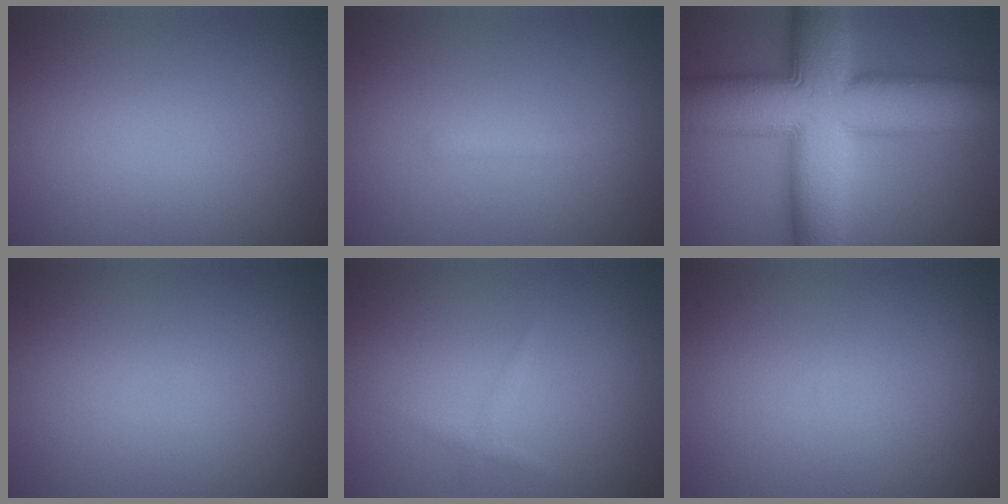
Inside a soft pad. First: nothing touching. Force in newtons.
{"total": 0.8, "press": 0.8, "slide": 0.0}
{"total": 16.5, "press": 16.5, "slide": 0.2}
{"total": 0.0}
{"total": 0.8, "press": 0.8, "slide": 0.1}
{"total": 0.0}